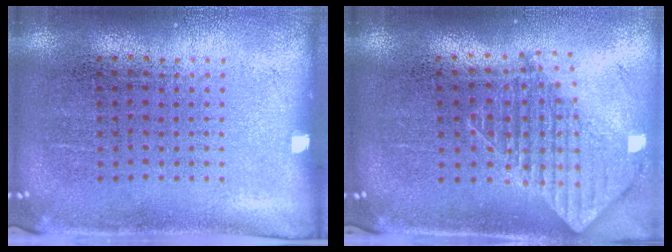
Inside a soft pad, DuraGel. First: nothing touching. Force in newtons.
{"total": 1.9, "press": 1.5, "slide": 1.1}